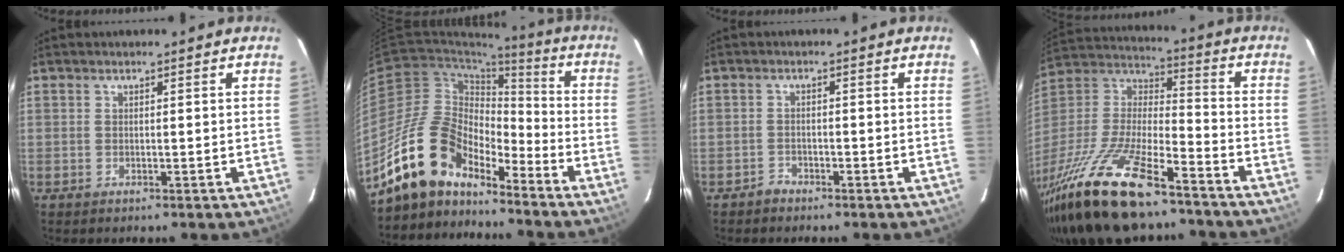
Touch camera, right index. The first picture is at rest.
{"total": 15.1, "force": [-12.4, 6.1, 6.0], "torque": [-0.112, 0.017, -0.232]}
{"total": 1.7, "force": [-1.5, 0.7, -0.2], "torque": [0.003, 0.004, -0.027]}
{"total": 26.3, "force": [-19.2, 7.6, 16.3], "torque": [-0.336, -0.034, -0.334]}